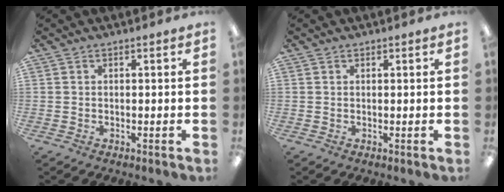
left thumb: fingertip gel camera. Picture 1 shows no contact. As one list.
[{"total": 0.7, "force": [0.6, 0.4, -0.1], "torque": [0.001, 0.001, 0.011]}]